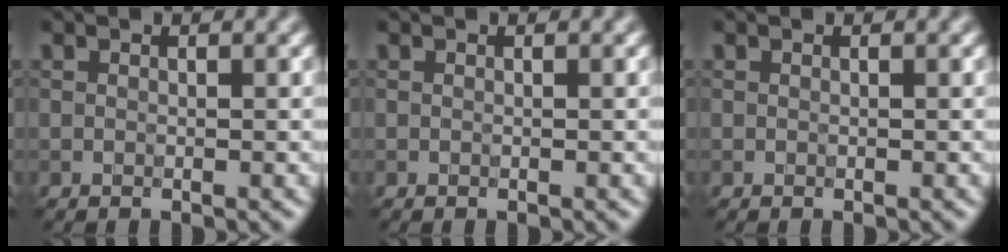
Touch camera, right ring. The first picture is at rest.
{"total": 0.0}
{"total": 0.0}